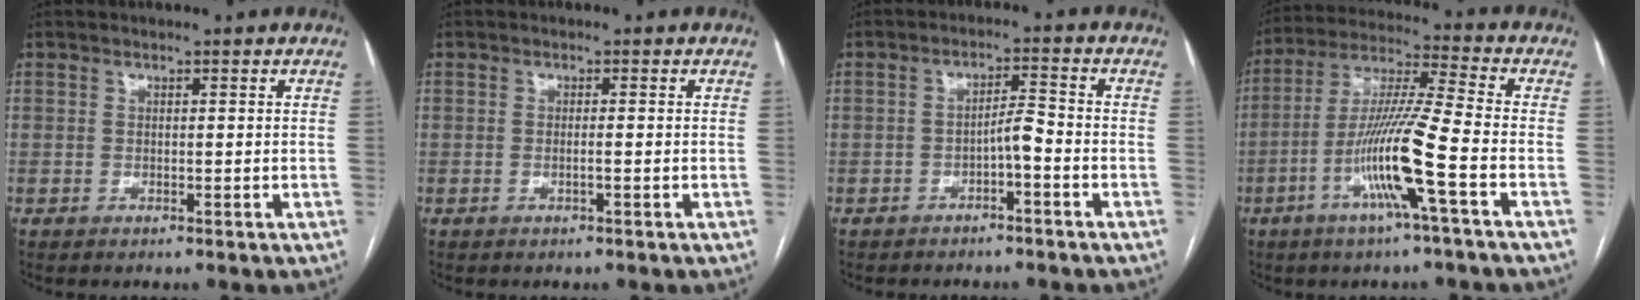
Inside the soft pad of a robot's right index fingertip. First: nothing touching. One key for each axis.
{"total": 0.9, "fx": -0.3, "fy": -0.1, "fz": 0.8, "tx": -0.017, "ty": 0.000, "tz": -0.005}
{"total": 3.2, "fx": -1.7, "fy": 0.4, "fz": 2.7, "tx": -0.043, "ty": 0.010, "tz": -0.027}
{"total": 13.0, "fx": -4.8, "fy": -0.9, "fz": 12.0, "tx": -0.235, "ty": -0.001, "tz": -0.097}